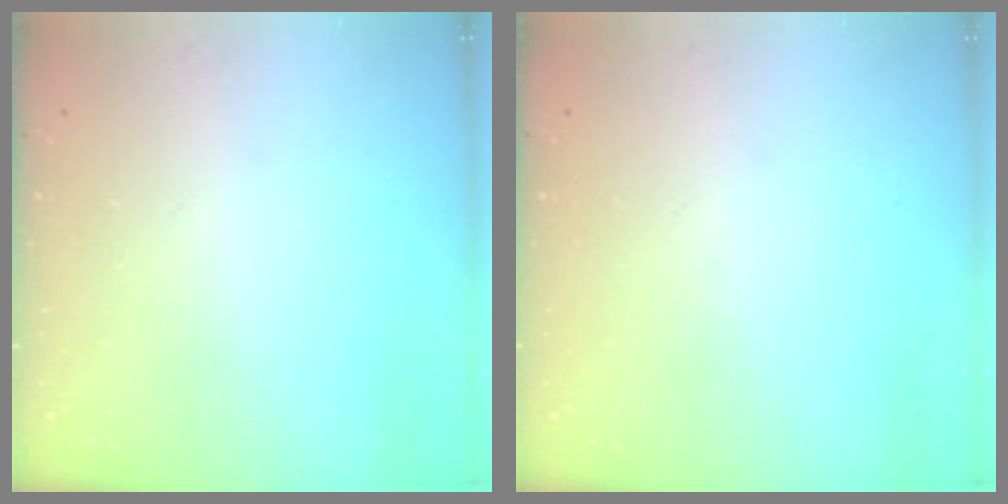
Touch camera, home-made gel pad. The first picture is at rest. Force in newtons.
{"total": 0.0}